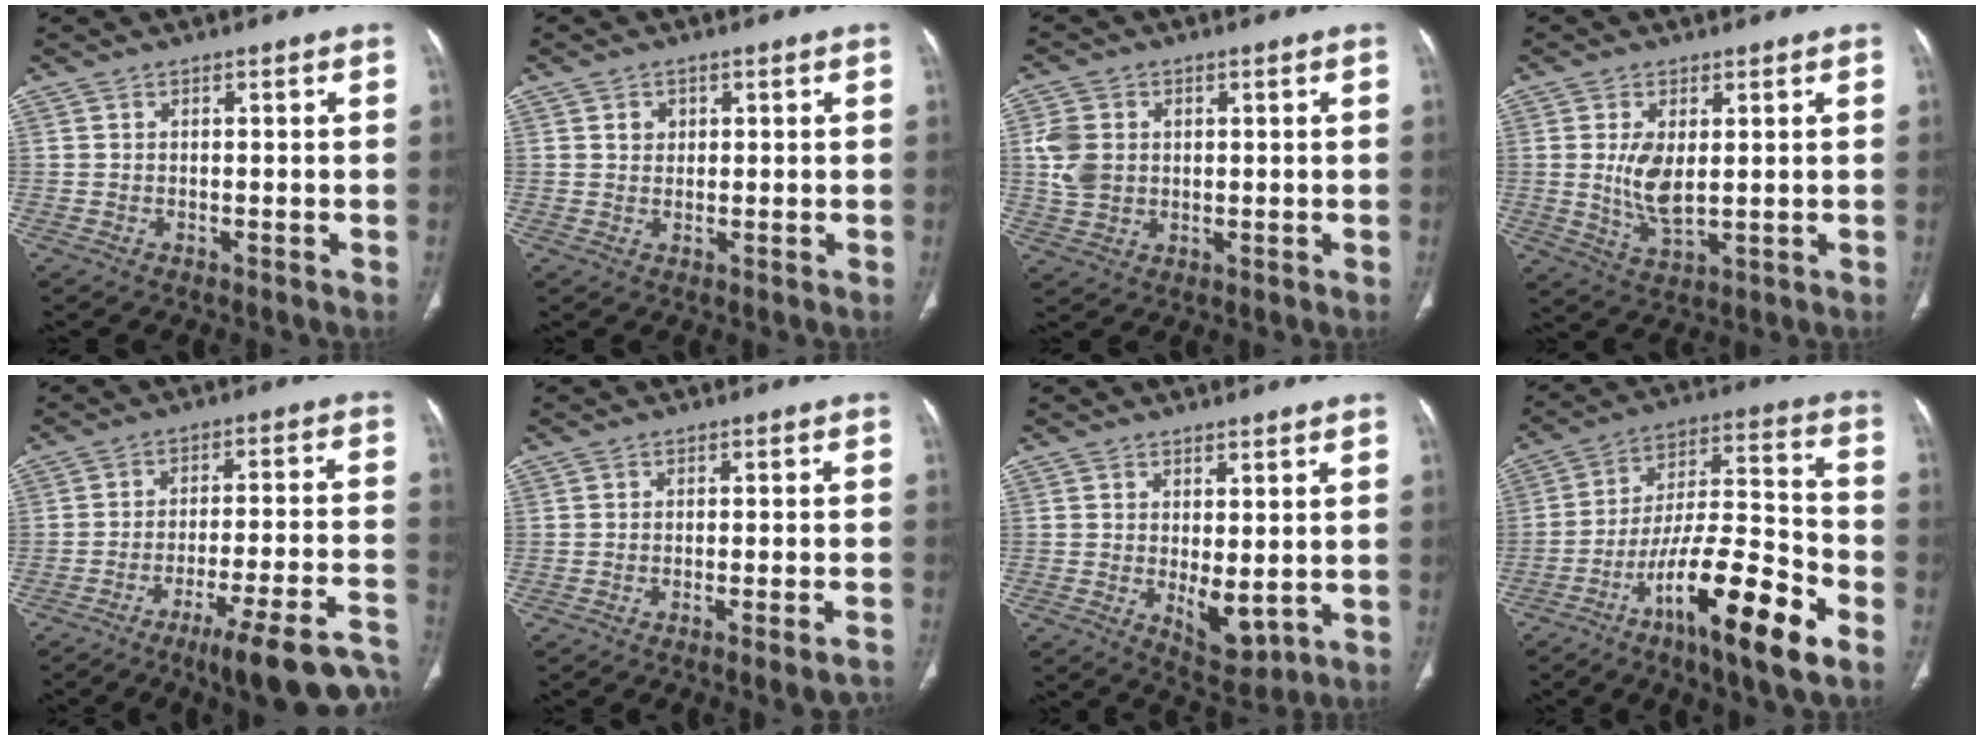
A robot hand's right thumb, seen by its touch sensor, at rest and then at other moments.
{"total": 1.9, "force": [0.7, 1.6, 0.7], "torque": [-0.002, -0.003, 0.011]}
{"total": 10.0, "force": [1.7, 7.9, 6.0], "torque": [-0.102, 0.003, 0.039]}
{"total": 7.0, "force": [0.8, 3.3, 6.1], "torque": [-0.116, -0.015, 0.024]}
{"total": 19.0, "force": [-12.5, 2.8, 14.0], "torque": [-0.157, 0.073, -0.183]}
{"total": 6.9, "force": [-5.9, 0.4, 3.6], "torque": [-0.039, 0.028, -0.075]}
{"total": 5.9, "force": [-0.9, 2.8, 5.1], "torque": [-0.067, -0.017, 0.003]}
{"total": 20.4, "force": [-10.7, 4.3, 16.8], "torque": [-0.301, 0.061, -0.180]}